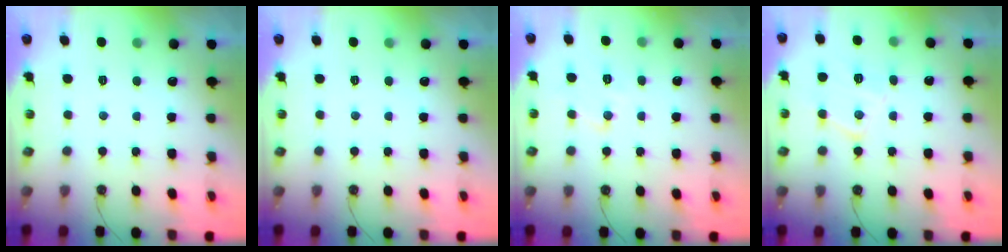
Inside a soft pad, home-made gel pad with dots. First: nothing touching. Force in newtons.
{"total": 0.0}
{"total": 8.5, "press": 8.4, "slide": 0.8}
{"total": 13.1, "press": 13.1, "slide": 0.8}